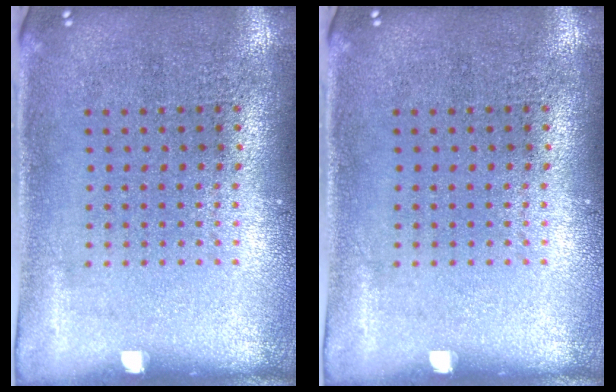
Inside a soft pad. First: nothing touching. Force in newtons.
{"total": 0.0}